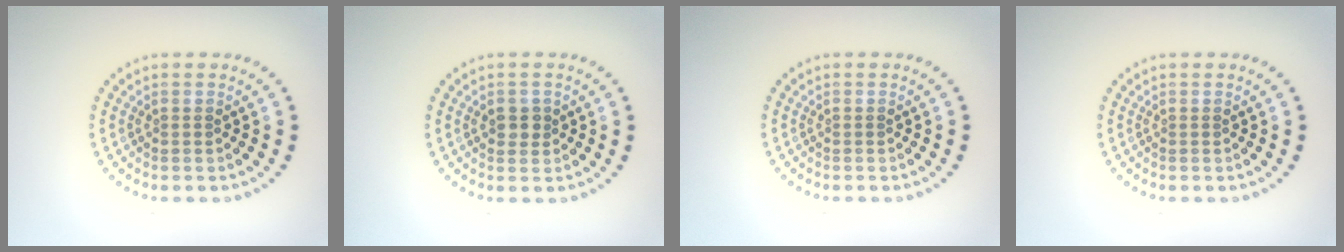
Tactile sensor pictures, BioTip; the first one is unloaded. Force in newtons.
{"total": 1.6, "press": 1.6, "slide": 0.3}
{"total": 0.0}
{"total": 0.0}